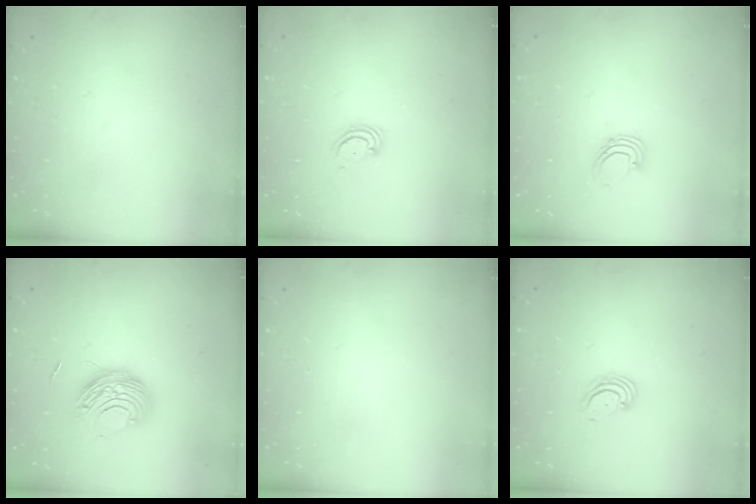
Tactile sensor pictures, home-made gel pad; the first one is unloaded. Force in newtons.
{"total": 2.9, "press": 2.9, "slide": 0.2}
{"total": 2.6, "press": 2.6, "slide": 0.2}
{"total": 10.4, "press": 10.3, "slide": 1.0}
{"total": 0.0}
{"total": 3.3, "press": 3.3, "slide": 0.5}